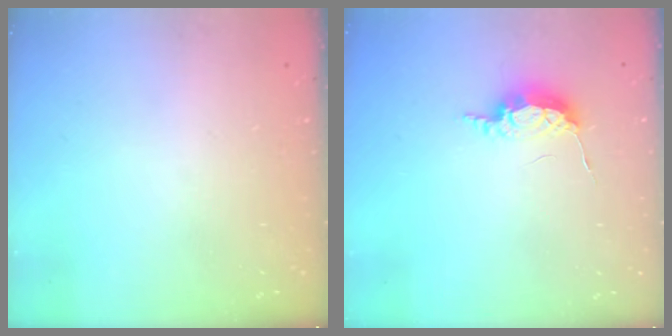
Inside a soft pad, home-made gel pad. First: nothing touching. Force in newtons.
{"total": 6.4, "press": 6.4, "slide": 0.5}